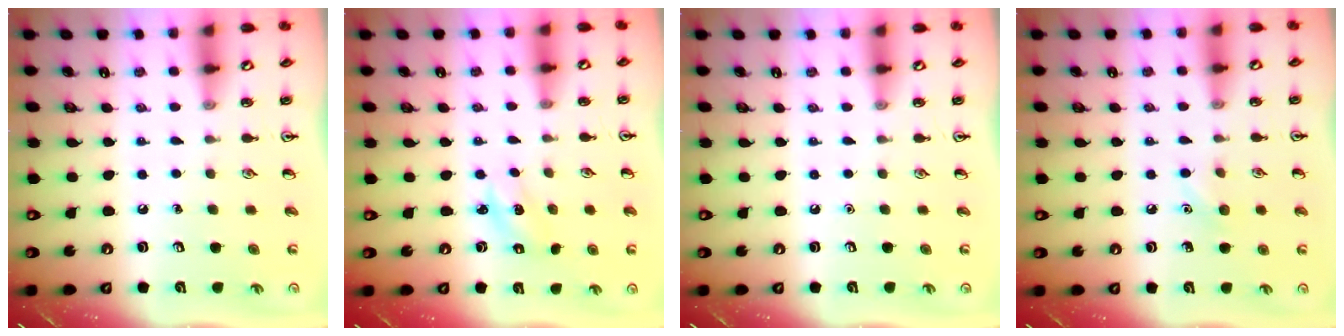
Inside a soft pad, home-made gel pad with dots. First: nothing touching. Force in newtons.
{"total": 2.3, "press": 2.2, "slide": 0.4}
{"total": 0.0}
{"total": 4.9, "press": 4.6, "slide": 1.5}